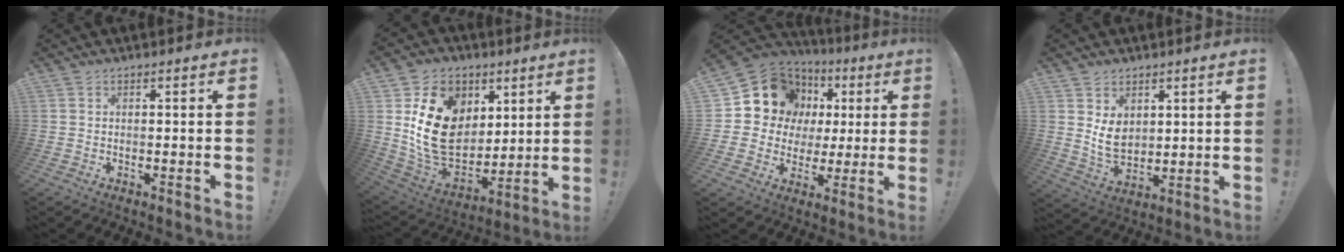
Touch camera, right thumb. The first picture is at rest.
{"total": 21.4, "force": [4.9, 16.3, 12.9], "torque": [-0.226, -0.021, 0.112]}
{"total": 12.4, "force": [5.3, 10.4, 4.0], "torque": [-0.068, -0.042, 0.119]}
{"total": 8.1, "force": [3.1, 6.3, 3.9], "torque": [-0.064, -0.023, 0.063]}